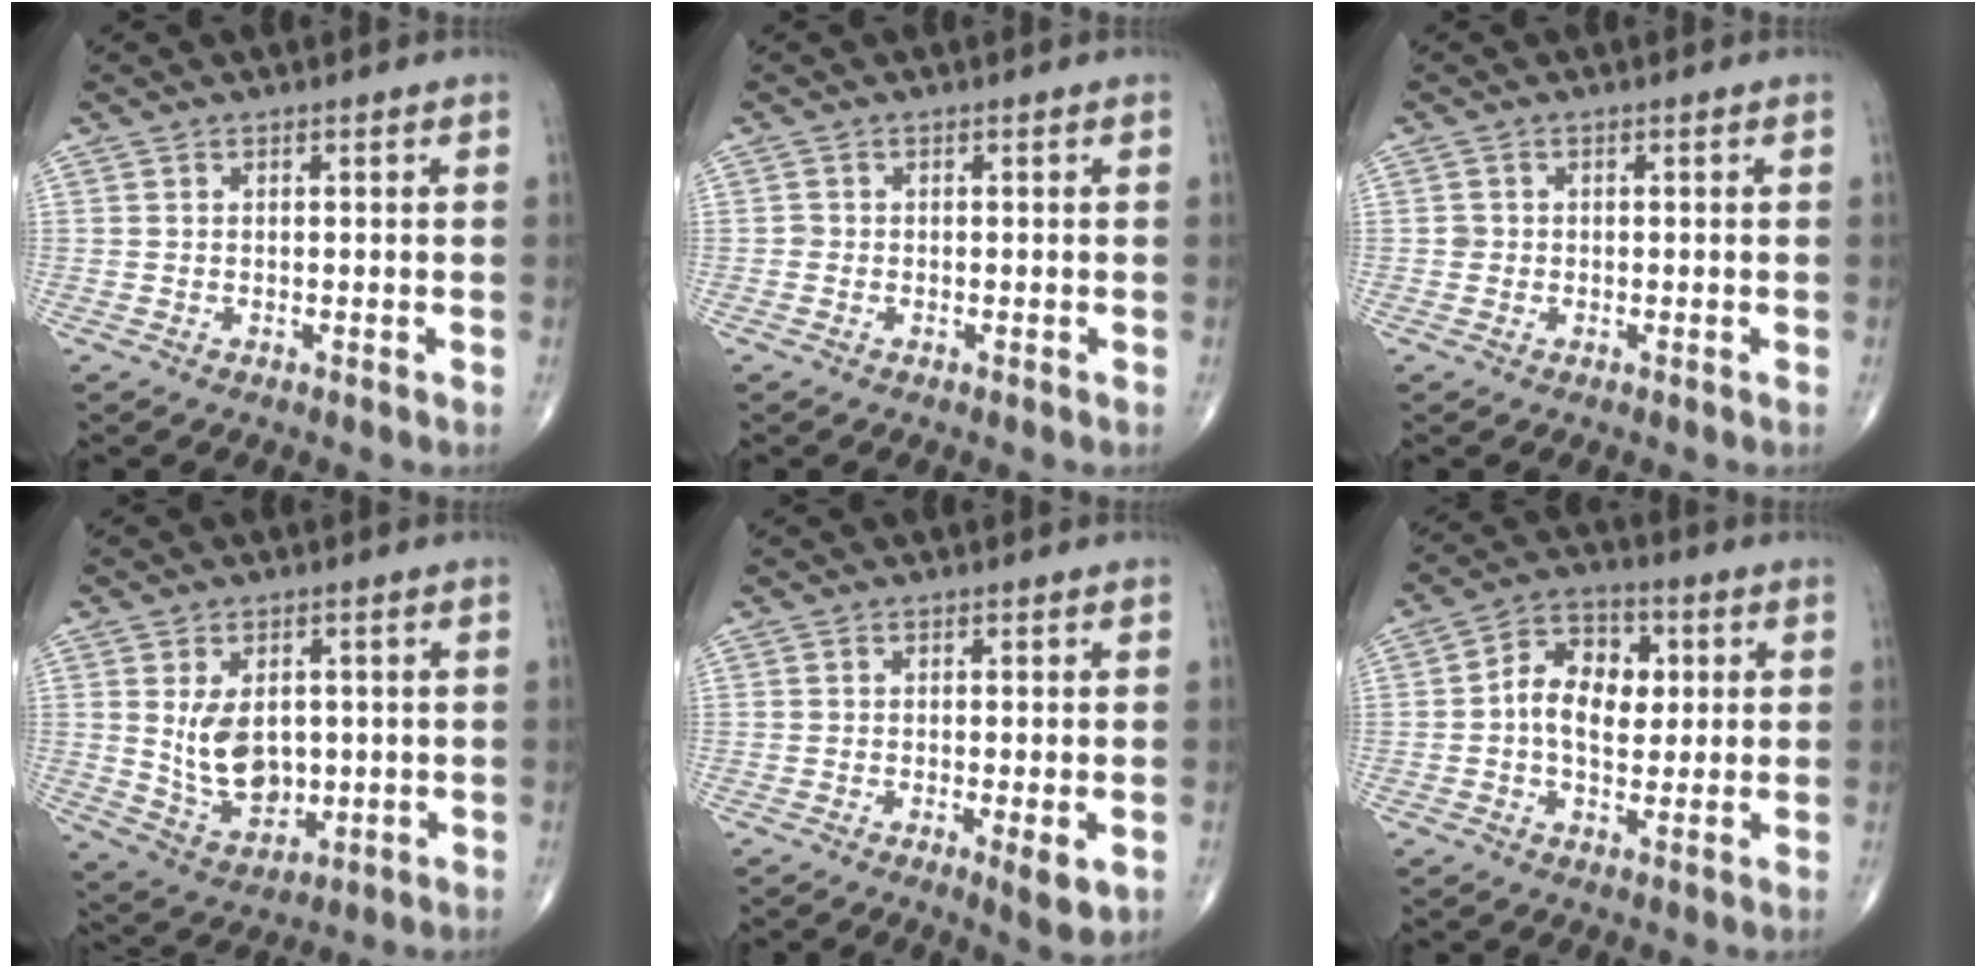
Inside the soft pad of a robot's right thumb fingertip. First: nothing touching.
{"total": 0.6, "force": [-0.2, 0.5, 0.1], "torque": [0.000, 0.002, -0.007]}
{"total": 1.1, "force": [-0.1, 1.0, 0.2], "torque": [0.003, 0.003, -0.002]}
{"total": 9.9, "force": [0.9, 6.6, 7.2], "torque": [-0.099, -0.018, 0.033]}
{"total": 4.1, "force": [-1.2, 0.9, 3.8], "torque": [-0.059, -0.013, -0.020]}
{"total": 10.3, "force": [0.8, 7.0, 7.5], "torque": [-0.102, 0.017, 0.005]}